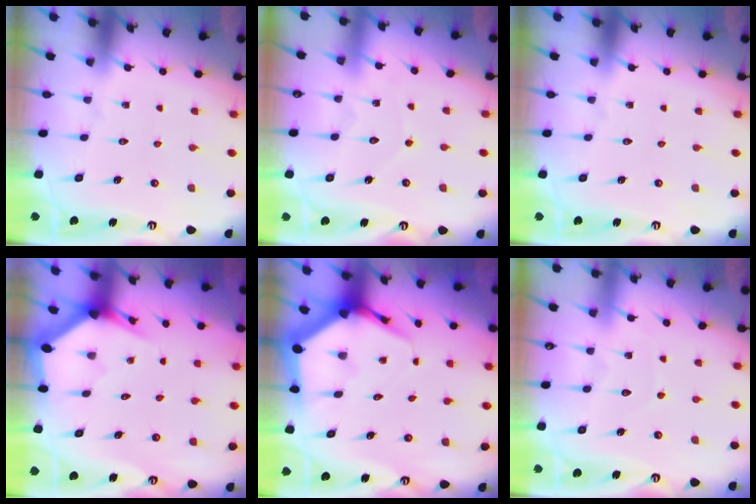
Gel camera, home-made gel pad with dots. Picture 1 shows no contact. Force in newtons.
{"total": 3.8, "press": 3.7, "slide": 0.4}
{"total": 0.0}
{"total": 3.1, "press": 3.1, "slide": 0.0}
{"total": 6.3, "press": 6.3, "slide": 0.7}
{"total": 3.5, "press": 3.4, "slide": 0.4}